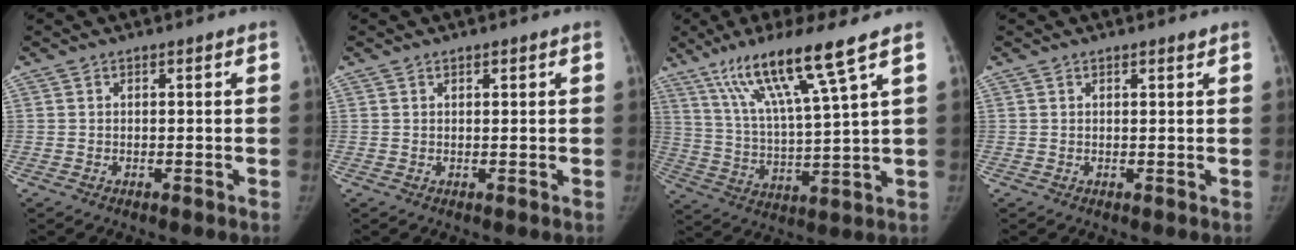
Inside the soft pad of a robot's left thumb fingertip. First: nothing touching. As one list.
[{"total": 0.9, "force": [0.6, 0.4, 0.5], "torque": [-0.007, -0.002, 0.009]}, {"total": 15.1, "force": [9.3, 0.1, 12.0], "torque": [-0.218, -0.037, 0.174]}, {"total": 1.0, "force": [0.8, 0.2, 0.6], "torque": [-0.007, -0.004, 0.014]}]